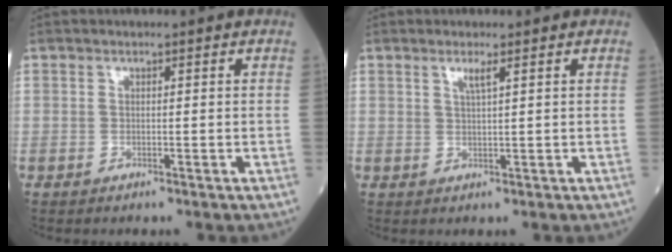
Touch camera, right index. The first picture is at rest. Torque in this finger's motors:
{"motor_torque": [0.10, 0.07, 0.06, 0.05]}